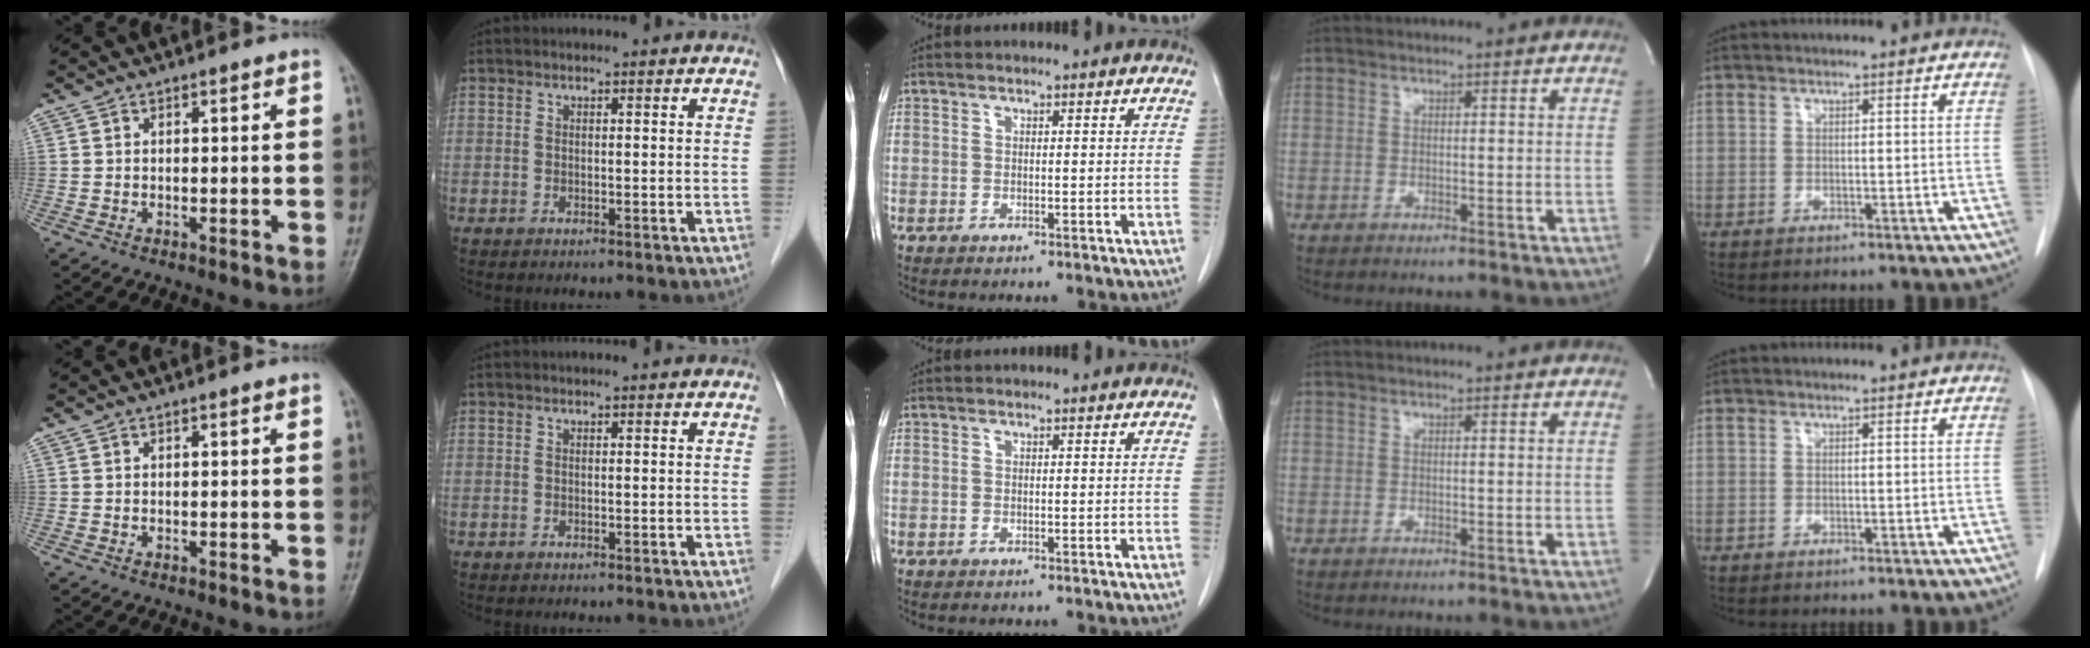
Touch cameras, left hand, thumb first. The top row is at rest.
{}